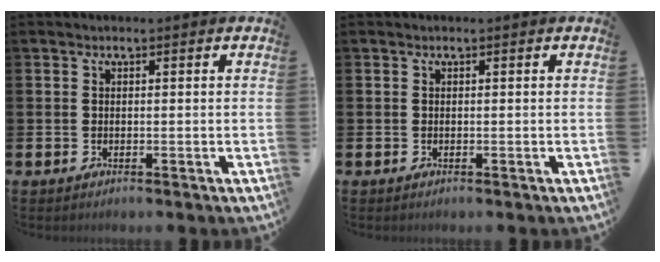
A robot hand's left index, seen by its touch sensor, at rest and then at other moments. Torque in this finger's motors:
{"motor_torque": [0.02, 0.09, -0.02, -0.01]}